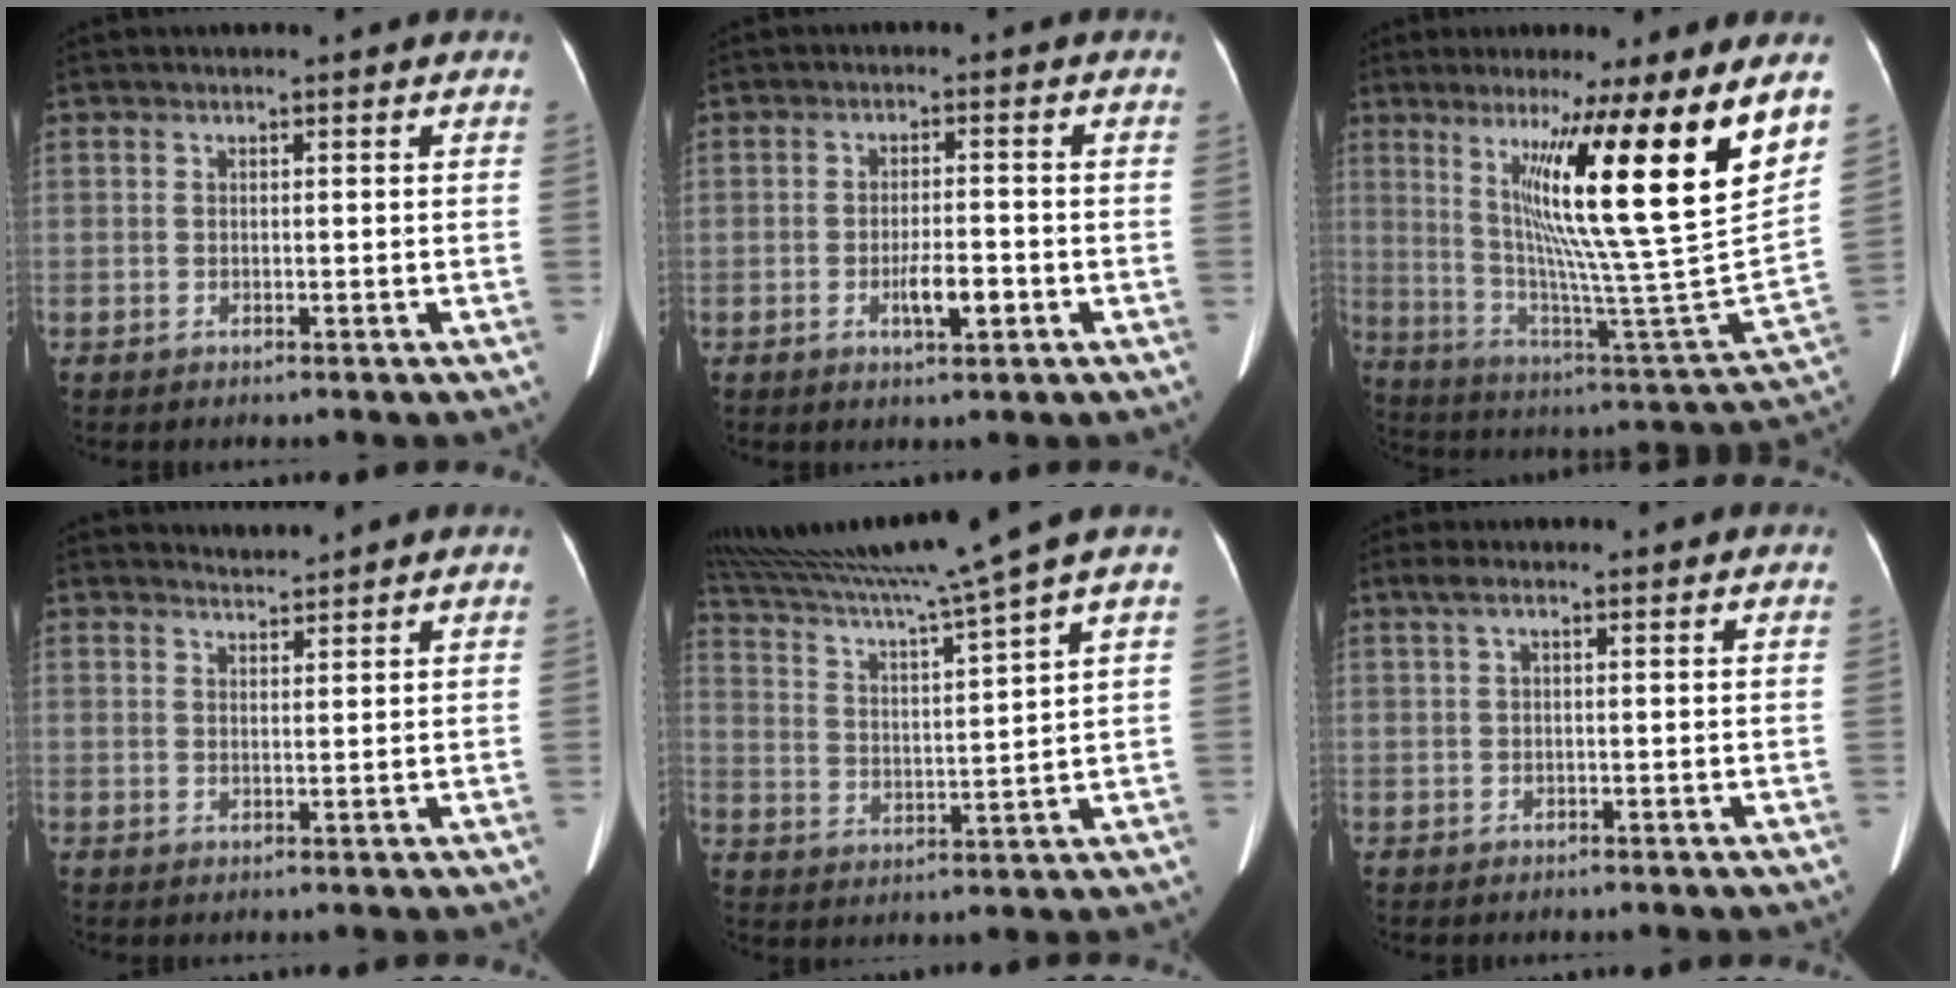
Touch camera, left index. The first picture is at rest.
{"total": 3.8, "force": [-1.6, 1.0, 3.4], "torque": [-0.061, 0.000, -0.026]}
{"total": 22.3, "force": [10.7, -2.4, 19.4], "torque": [-0.297, -0.036, 0.159]}
{"total": 1.9, "force": [1.8, -0.5, -0.5], "torque": [-0.003, -0.001, 0.037]}
{"total": 15.0, "force": [13.0, -3.6, 6.8], "torque": [-0.125, -0.033, 0.214]}
{"total": 1.5, "force": [0.7, 0.0, 1.2], "torque": [-0.040, 0.024, 0.018]}